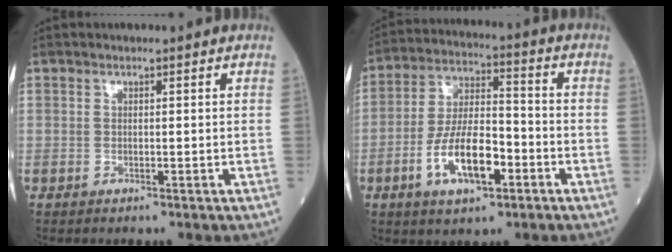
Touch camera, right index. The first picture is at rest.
{"total": 11.5, "force": [-4.4, 4.1, 9.8], "torque": [-0.195, 0.007, -0.079]}